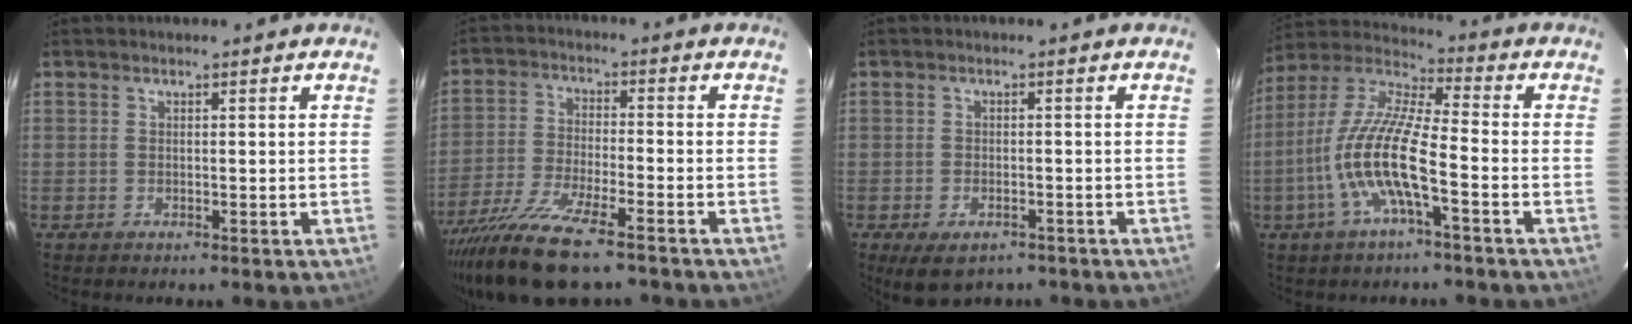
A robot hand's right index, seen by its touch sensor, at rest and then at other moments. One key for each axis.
{"total": 16.8, "fx": -12.7, "fy": 3.7, "fz": 10.3, "tx": -0.218, "ty": -0.050, "tz": -0.232}
{"total": 6.0, "fx": -3.9, "fy": 3.1, "fz": 3.4, "tx": -0.065, "ty": -0.018, "tz": -0.052}
{"total": 12.9, "fx": -4.3, "fy": 1.9, "fz": 12.0, "tx": -0.248, "ty": 0.001, "tz": -0.090}